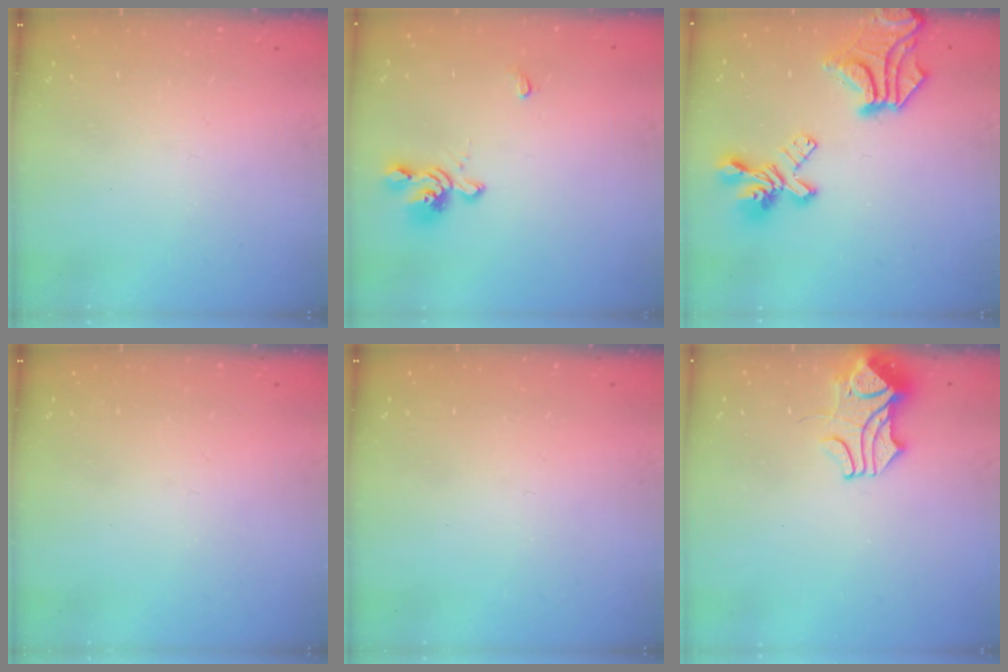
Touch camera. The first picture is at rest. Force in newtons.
{"total": 1.5, "press": 1.0, "slide": 1.1}
{"total": 10.9, "press": 10.6, "slide": 2.8}
{"total": 0.0}
{"total": 0.0}
{"total": 1.8, "press": 1.6, "slide": 0.7}